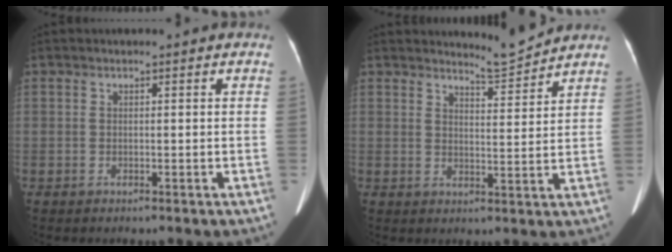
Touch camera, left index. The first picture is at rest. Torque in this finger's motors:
{"motor_torque": [-0.29, -0.01, -0.09, -0.02]}